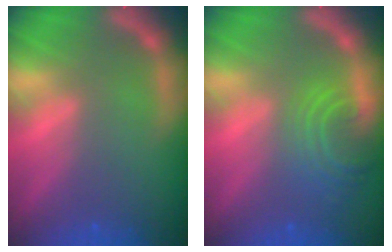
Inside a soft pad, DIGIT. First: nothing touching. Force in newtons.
{"total": 5.5}